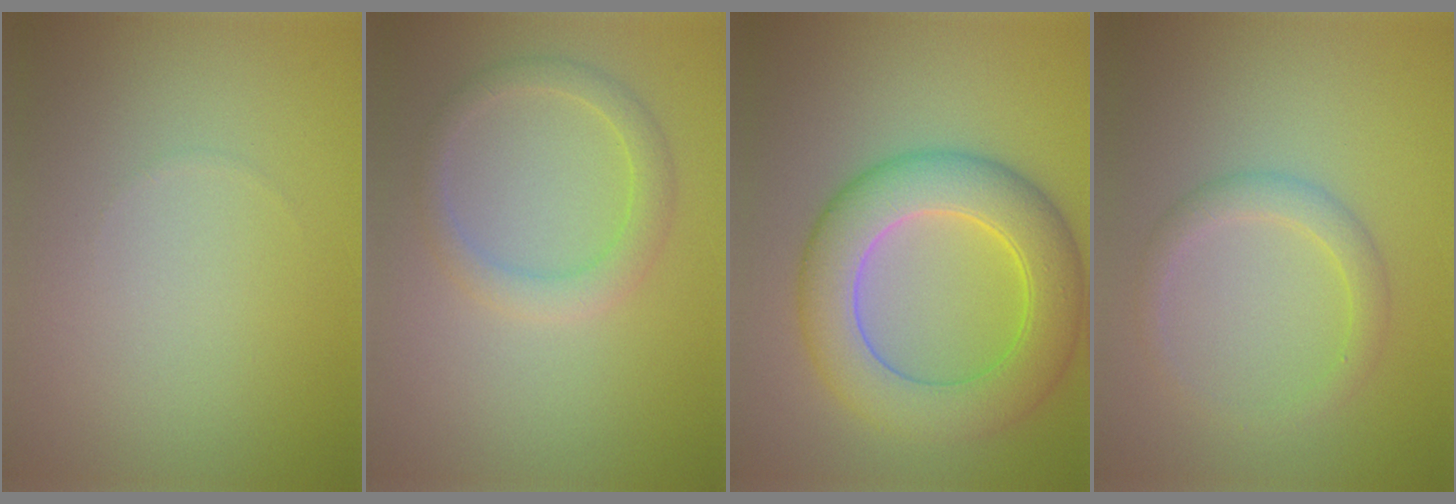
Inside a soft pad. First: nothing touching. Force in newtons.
{"total": 2.4, "press": 2.4, "slide": 0.1}
{"total": 7.9, "press": 7.9, "slide": 0.2}
{"total": 2.2, "press": 2.2, "slide": 0.1}